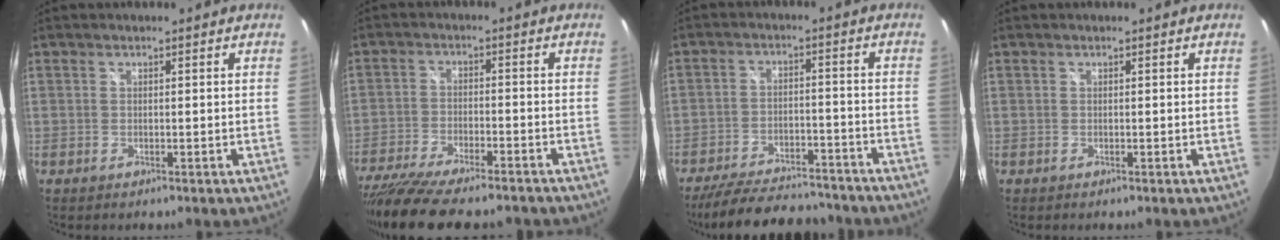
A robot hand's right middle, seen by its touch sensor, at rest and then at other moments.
{"total": 18.5, "force": [-15.4, 3.9, 9.5], "torque": [-0.193, -0.046, -0.247]}
{"total": 17.9, "force": [-15.4, 5.2, 7.5], "torque": [-0.155, 0.000, -0.218]}
{"total": 0.0}